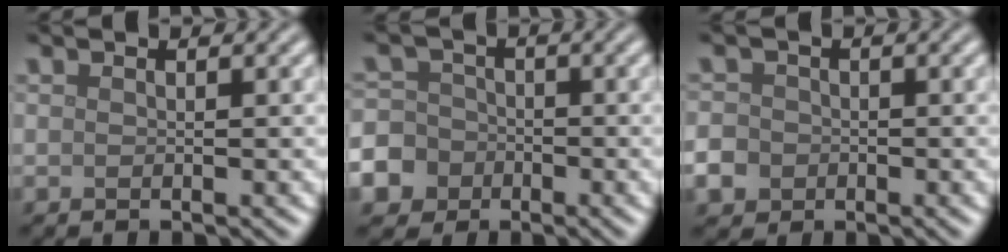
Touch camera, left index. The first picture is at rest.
{"total": 8.9, "force": [-4.4, 7.5, 1.9], "torque": [-0.058, -0.021, -0.104]}
{"total": 4.0, "force": [-1.7, 3.4, 1.2], "torque": [-0.019, -0.007, -0.041]}